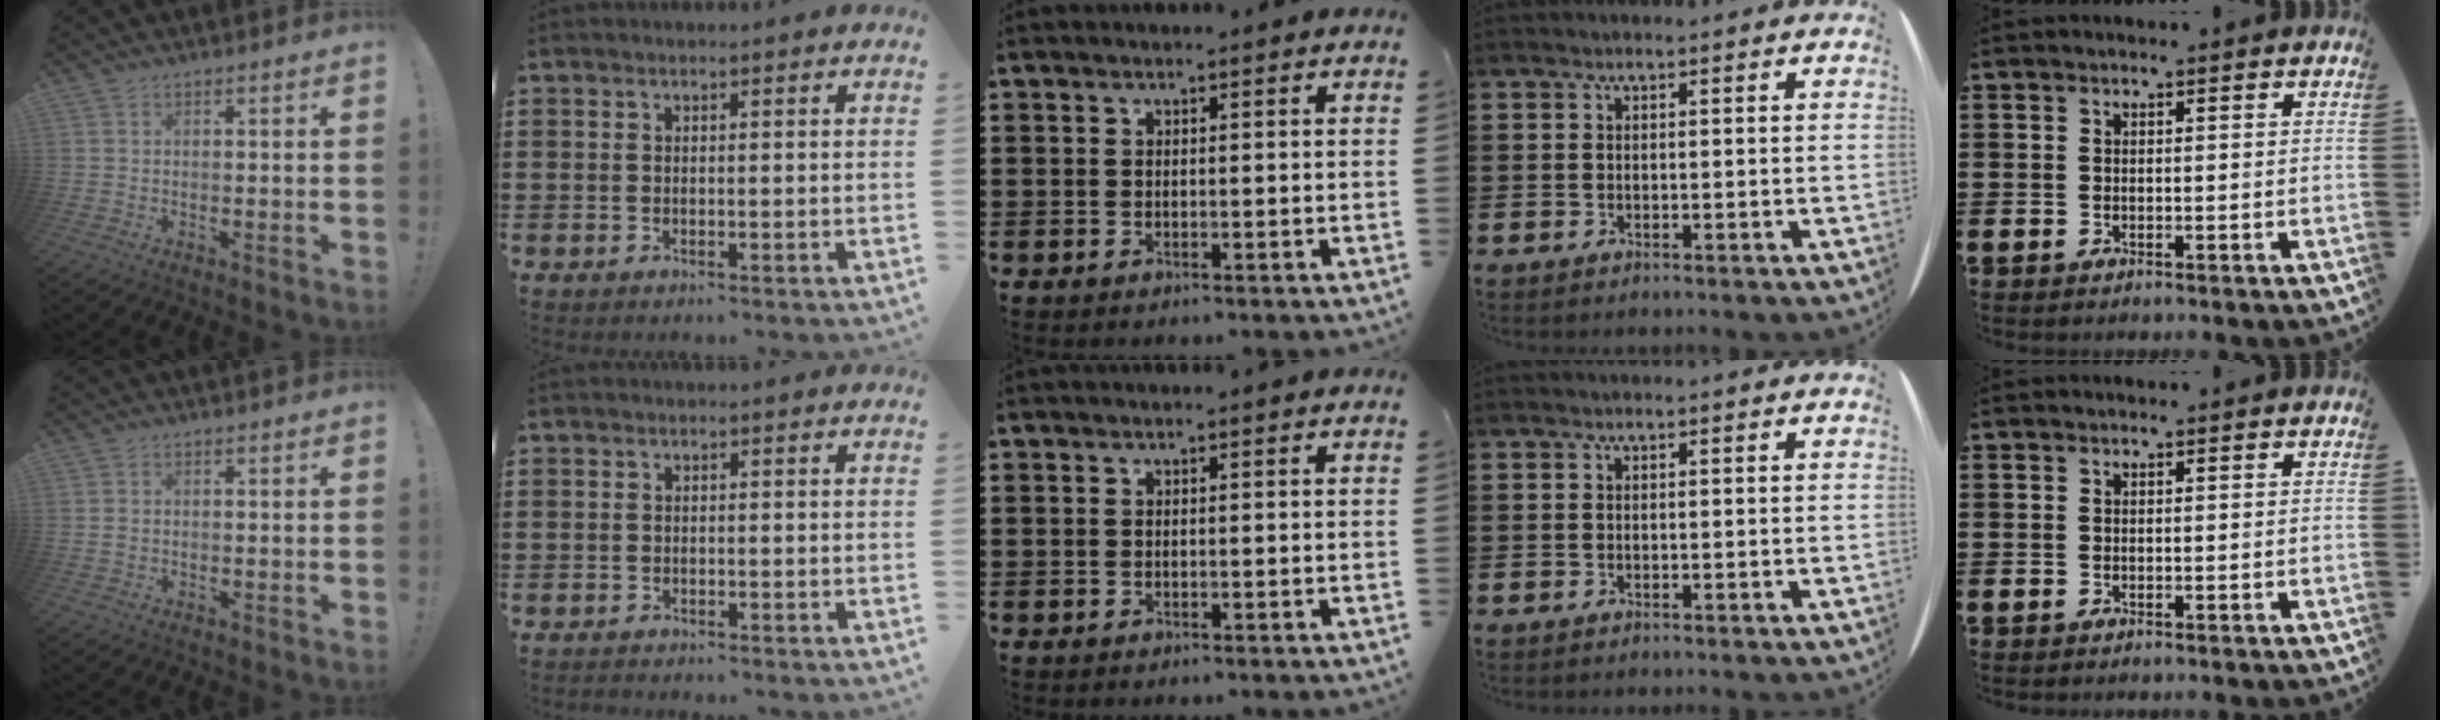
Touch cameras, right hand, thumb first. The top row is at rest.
{"thumb": {"total": 0.8, "force": [0.0, 0.7, 0.3], "torque": [-0.014, 0.007, 0.001]}, "index": {"total": 0.6, "force": [-0.6, 0.1, -0.1], "torque": [0.000, 0.000, -0.013]}}